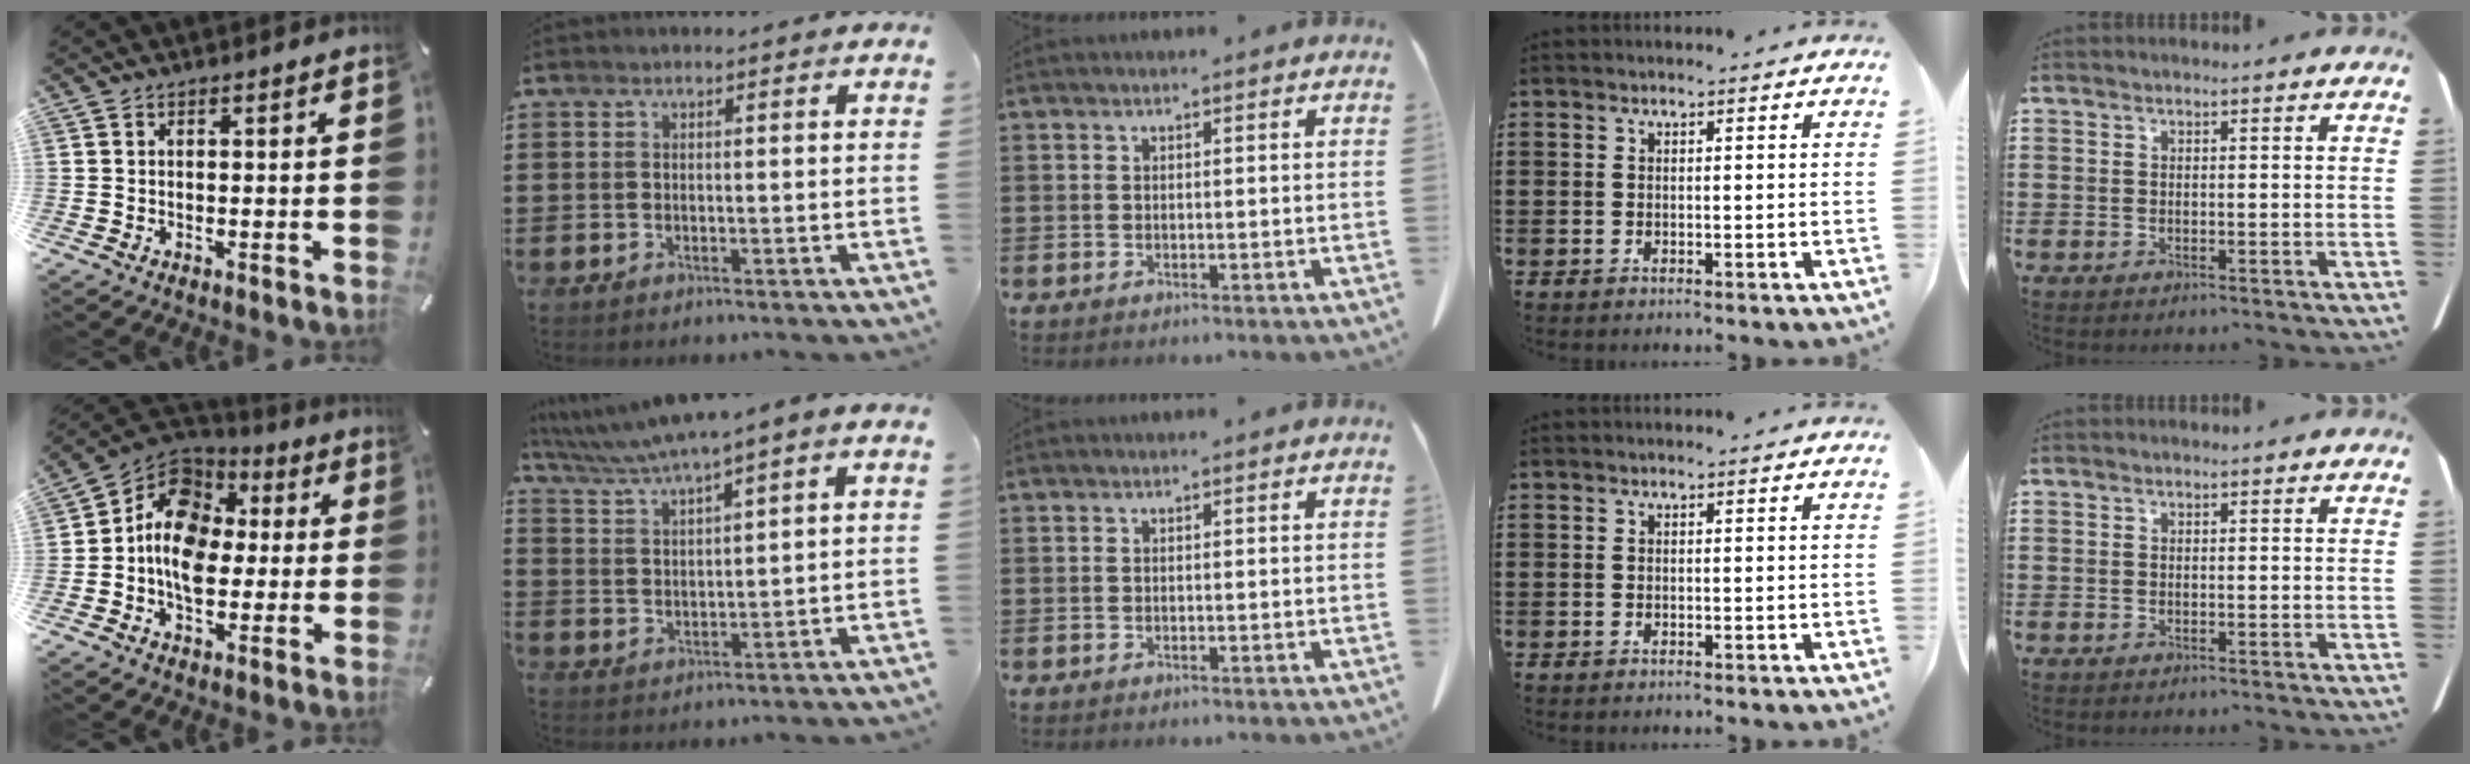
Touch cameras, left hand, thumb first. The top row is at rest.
{"thumb": {"total": 12.0, "force": [-1.1, 9.8, 6.8], "torque": [-0.129, 0.009, -0.022]}, "index": {"total": 4.5, "force": [3.6, -0.3, 2.6], "torque": [-0.062, -0.017, 0.060]}}